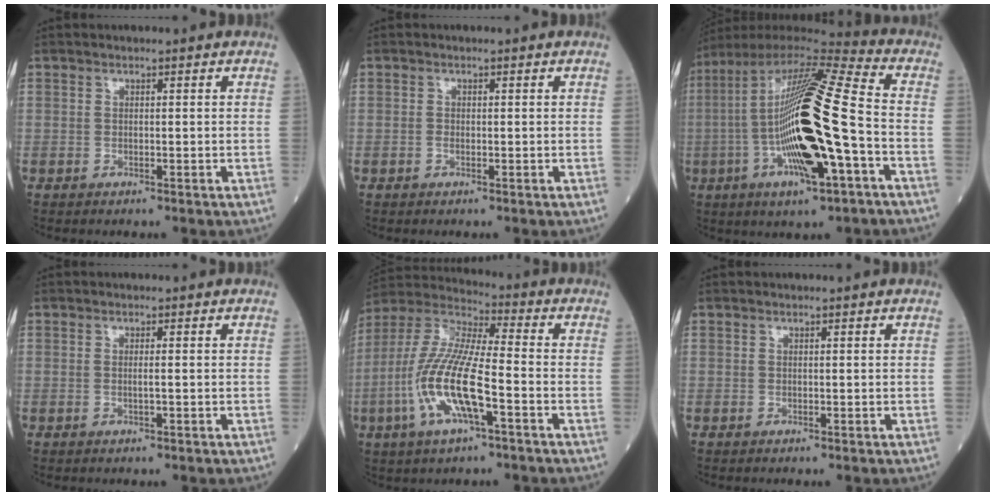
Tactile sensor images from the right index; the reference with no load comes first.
{"total": 0.5, "force": [-0.2, 0.3, 0.4], "torque": [-0.008, 0.001, -0.006]}
{"total": 24.5, "force": [-3.9, 3.0, 24.0], "torque": [-0.476, -0.016, -0.078]}
{"total": 1.0, "force": [-0.1, -0.1, 1.0], "torque": [-0.023, -0.002, -0.003]}
{"total": 14.1, "force": [-4.4, 2.6, 13.2], "torque": [-0.283, -0.003, -0.084]}
{"total": 0.0}